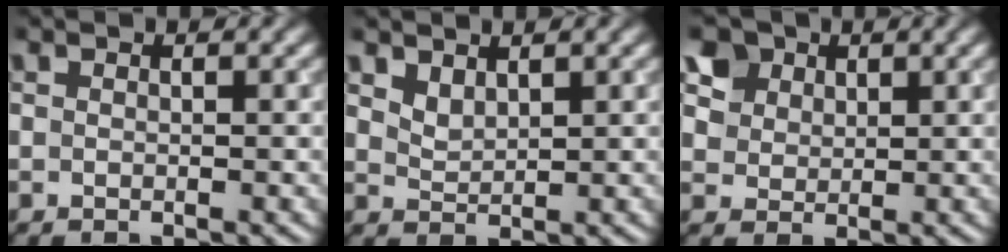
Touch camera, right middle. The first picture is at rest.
{"total": 1.7, "force": [1.3, 0.7, 0.7], "torque": [-0.017, -0.003, 0.031]}
{"total": 6.8, "force": [3.9, 4.9, 2.6], "torque": [-0.073, 0.002, 0.070]}